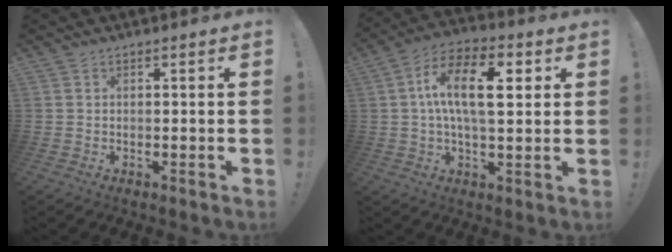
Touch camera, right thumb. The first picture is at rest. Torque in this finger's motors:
{"motor_torque": [0.84, 0.99, 0.68, 0.66, 0.13]}